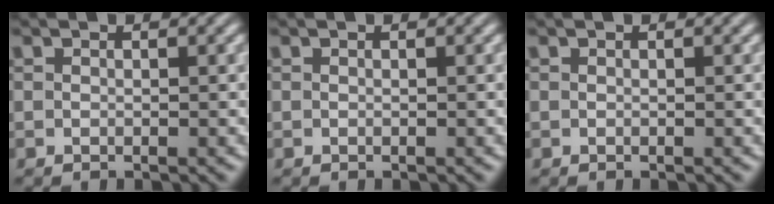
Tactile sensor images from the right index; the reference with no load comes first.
{"total": 0.0}
{"total": 0.0}